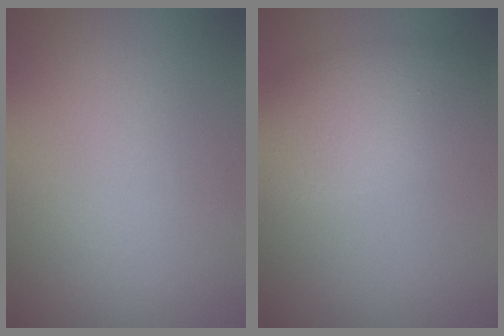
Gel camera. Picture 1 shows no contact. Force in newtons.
{"total": 5.0, "press": 5.0, "slide": 0.1}